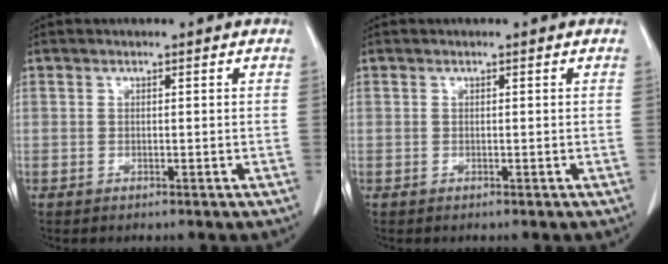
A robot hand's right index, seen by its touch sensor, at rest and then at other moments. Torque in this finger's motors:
{"motor_torque": [0.00, 0.00, 0.00, 0.00]}